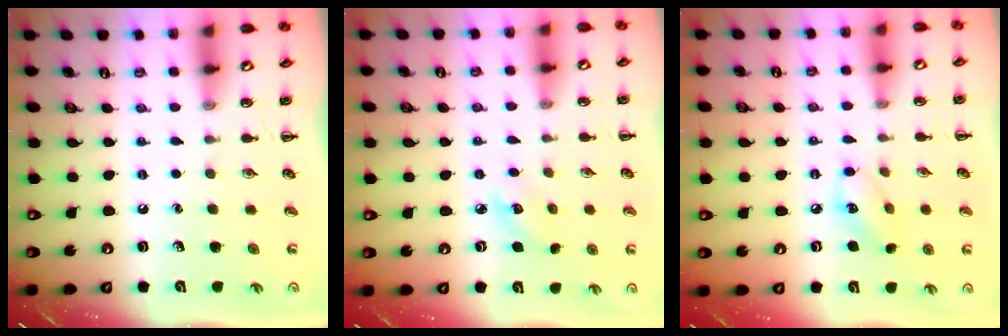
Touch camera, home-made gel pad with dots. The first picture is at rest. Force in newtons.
{"total": 5.2, "press": 5.0, "slide": 1.4}
{"total": 7.1, "press": 7.1, "slide": 0.7}